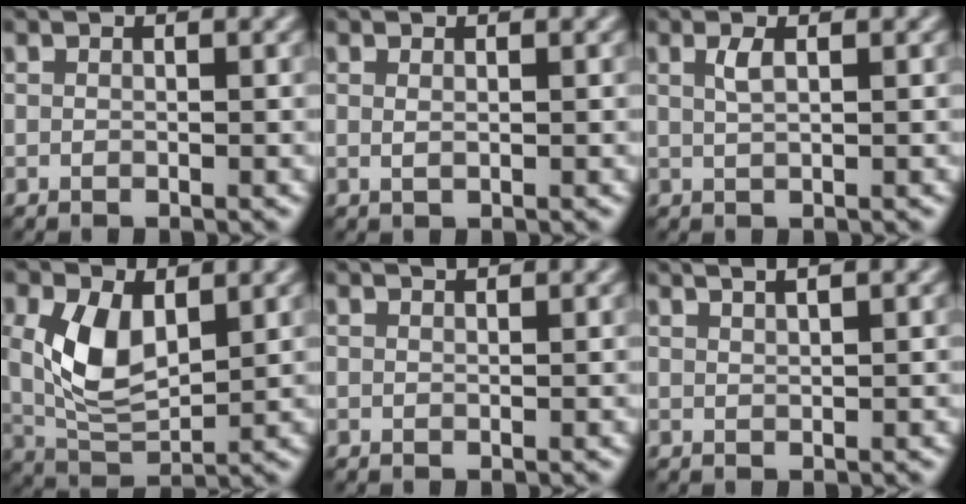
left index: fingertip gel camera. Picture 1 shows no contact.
{"total": 0.5, "force": [0.2, 0.2, 0.5], "torque": [-0.009, 0.000, 0.002]}
{"total": 1.4, "force": [0.5, 0.4, 1.3], "torque": [-0.025, 0.002, 0.009]}
{"total": 6.6, "force": [1.4, 3.7, 5.3], "torque": [-0.118, -0.001, 0.032]}
{"total": 0.6, "force": [0.6, 0.0, 0.2], "torque": [-0.003, 0.000, 0.008]}
{"total": 2.7, "force": [1.8, 1.0, 1.8], "torque": [-0.002, 0.009, 0.000]}